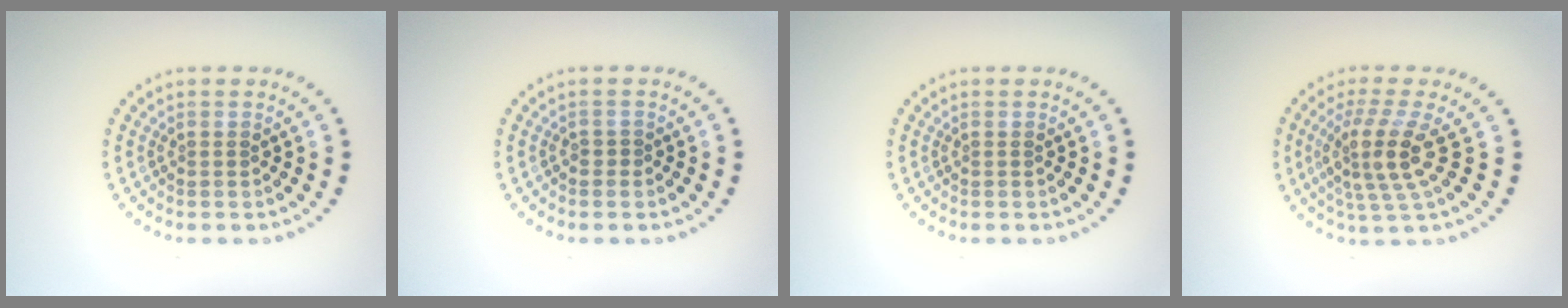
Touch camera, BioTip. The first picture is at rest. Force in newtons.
{"total": 0.6, "press": 0.3, "slide": 0.4}
{"total": 0.0}
{"total": 4.2, "press": 3.2, "slide": 2.8}